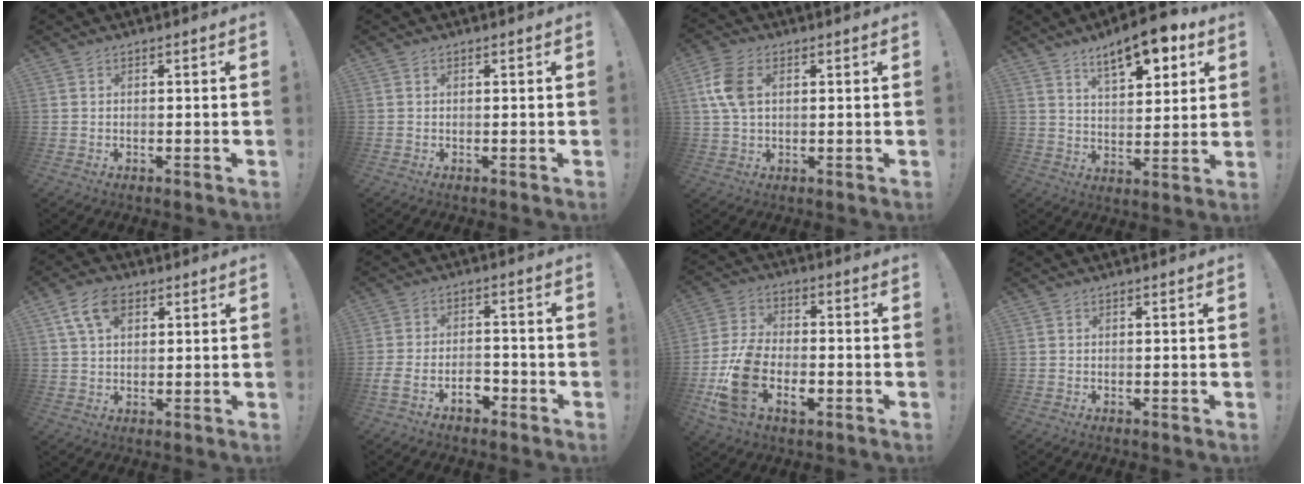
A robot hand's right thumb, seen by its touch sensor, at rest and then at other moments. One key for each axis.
{"total": 0.0}
{"total": 8.6, "fx": 2.2, "fy": 5.6, "fz": 6.1, "tx": -0.138, "ty": 0.006, "tz": 0.042}
{"total": 14.0, "fx": 8.8, "fy": 5.0, "fz": 9.7, "tx": -0.138, "ty": -0.046, "tz": 0.145}
{"total": 8.9, "fx": 4.0, "fy": 5.5, "fz": 5.8, "tx": -0.112, "ty": 0.000, "tz": 0.075}
{"total": 7.8, "fx": -4.7, "fy": 4.6, "fz": 4.2, "tx": -0.078, "ty": 0.029, "tz": -0.082}
{"total": 14.2, "fx": -5.6, "fy": 9.1, "fz": 9.4, "tx": -0.188, "ty": 0.027, "tz": -0.099}
{"total": 0.0}